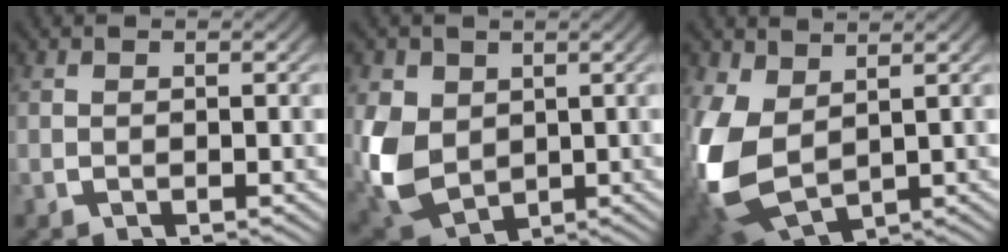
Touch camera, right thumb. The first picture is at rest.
{"total": 9.1, "force": [-1.1, 7.2, 5.5], "torque": [-0.162, -0.056, 0.014]}
{"total": 10.8, "force": [-1.4, 7.8, 7.4], "torque": [-0.217, -0.064, 0.015]}